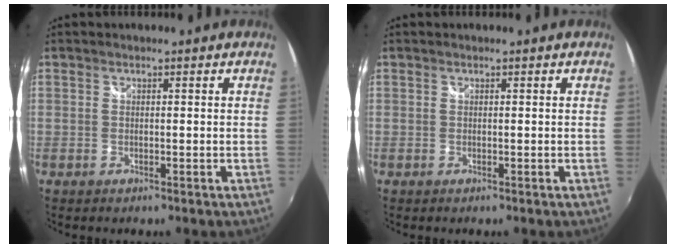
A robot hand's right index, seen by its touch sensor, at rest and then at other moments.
{"total": 0.0}